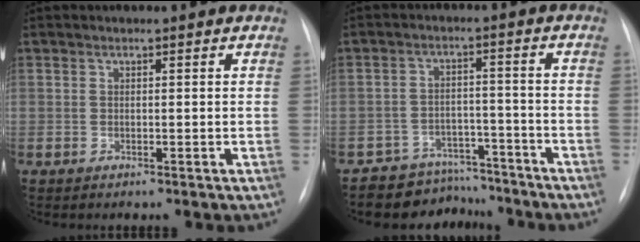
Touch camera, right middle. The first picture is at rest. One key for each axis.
{"total": 7.5, "fx": -6.6, "fy": 3.6, "fz": -0.7, "tx": 0.028, "ty": 0.040, "tz": -0.099}